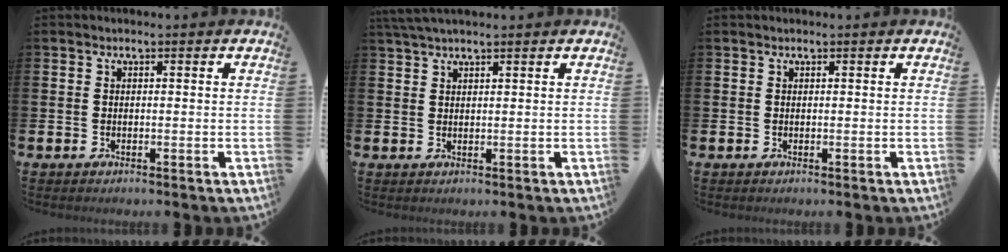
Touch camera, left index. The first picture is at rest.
{"total": 2.4, "force": [2.1, 0.2, 1.1], "torque": [-0.027, 0.001, 0.038]}
{"total": 0.0}